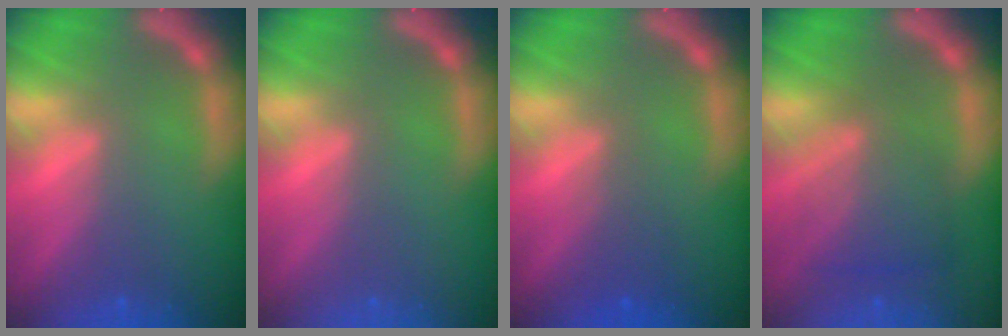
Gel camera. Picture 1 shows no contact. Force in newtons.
{"total": 0.0}
{"total": 2.0}
{"total": 6.0}